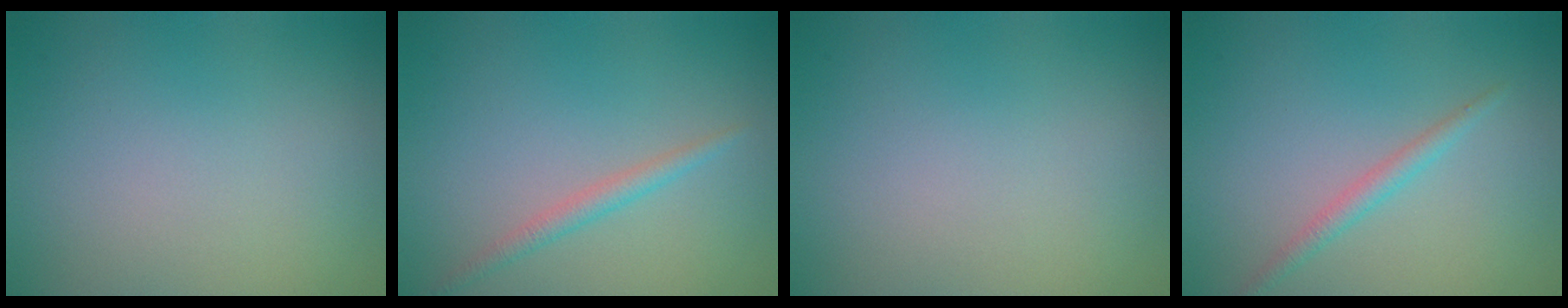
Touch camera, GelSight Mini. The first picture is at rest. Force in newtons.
{"total": 1.5, "press": 1.5, "slide": 0.1}
{"total": 0.0}
{"total": 1.5, "press": 1.5, "slide": 0.0}